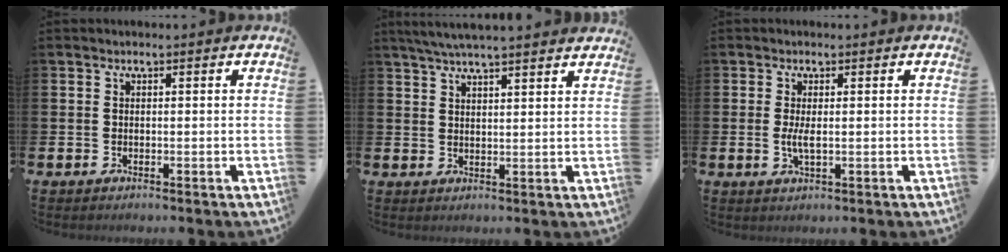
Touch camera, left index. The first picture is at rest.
{"total": 4.8, "force": [4.6, -0.3, 1.5], "torque": [-0.045, -0.013, 0.084]}
{"total": 2.6, "force": [0.0, 0.8, 2.4], "torque": [-0.046, -0.001, -0.002]}